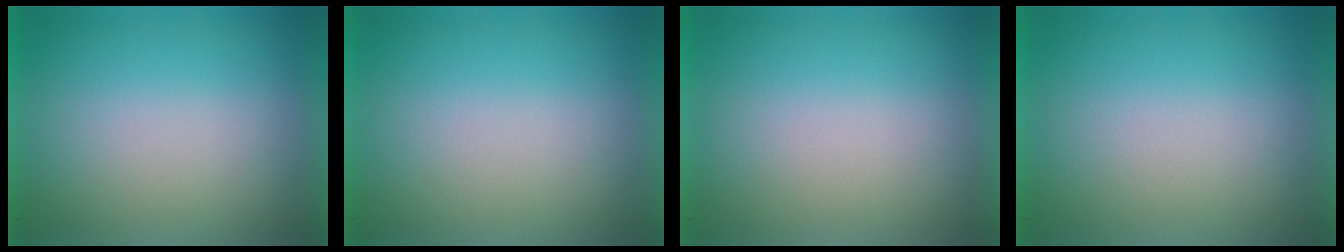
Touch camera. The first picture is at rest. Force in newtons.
{"total": 0.0}
{"total": 0.0}
{"total": 0.0}